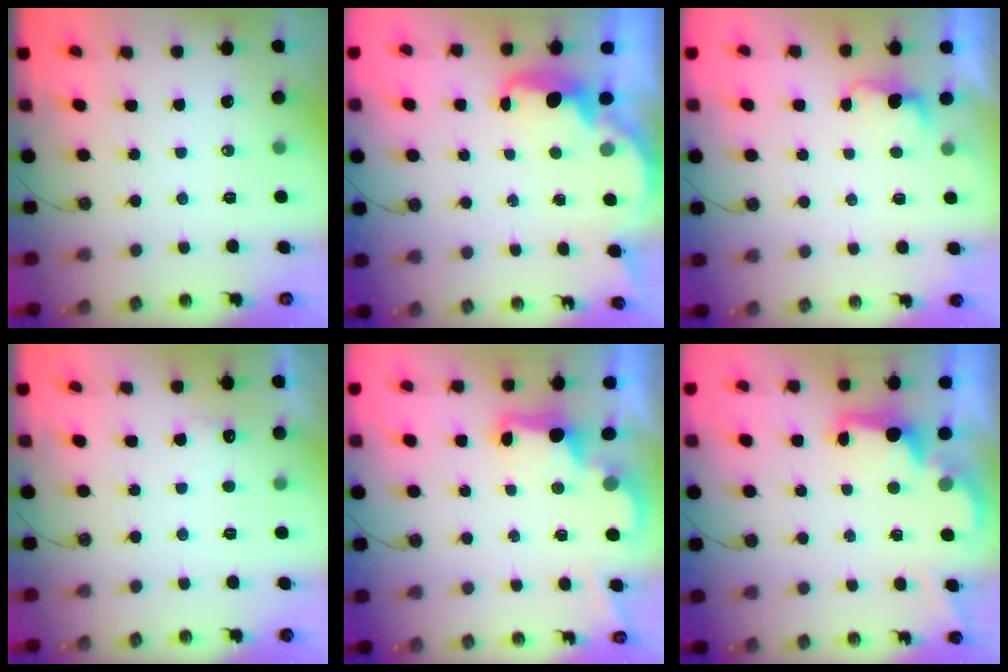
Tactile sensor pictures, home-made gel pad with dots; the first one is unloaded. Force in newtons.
{"total": 2.7, "press": 2.6, "slide": 0.7}
{"total": 2.1, "press": 2.0, "slide": 0.9}
{"total": 3.7, "press": 3.5, "slide": 1.1}
{"total": 2.6, "press": 2.6, "slide": 0.5}
{"total": 2.7, "press": 2.6, "slide": 0.8}